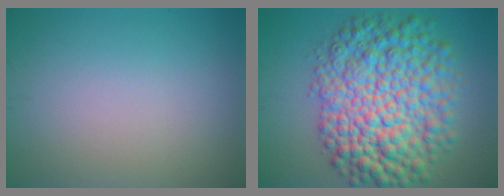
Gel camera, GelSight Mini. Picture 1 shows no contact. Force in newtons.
{"total": 11.6, "press": 11.6, "slide": 0.2}